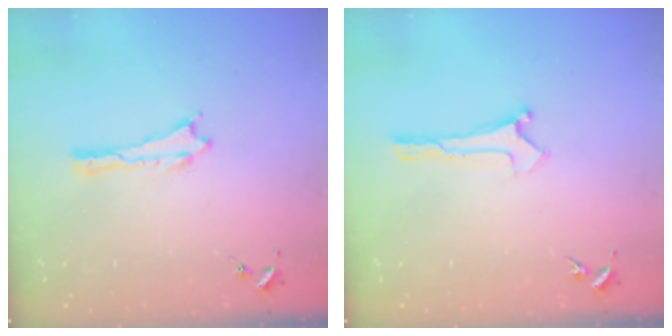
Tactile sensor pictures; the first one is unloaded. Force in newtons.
{"total": 0.0}